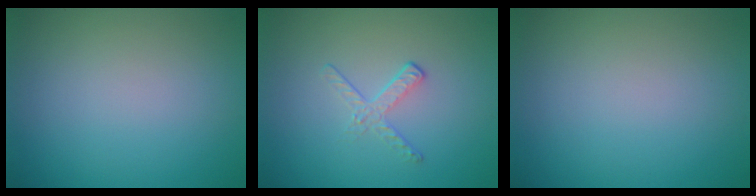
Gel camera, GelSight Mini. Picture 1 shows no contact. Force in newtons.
{"total": 1.7, "press": 0.7, "slide": 1.5}
{"total": 0.0}